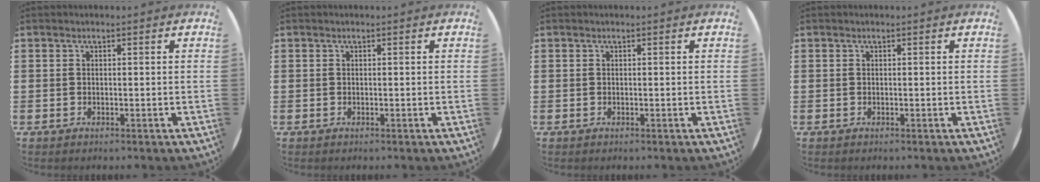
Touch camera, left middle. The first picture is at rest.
{"total": 0.0}
{"total": 0.0}
{"total": 0.0}